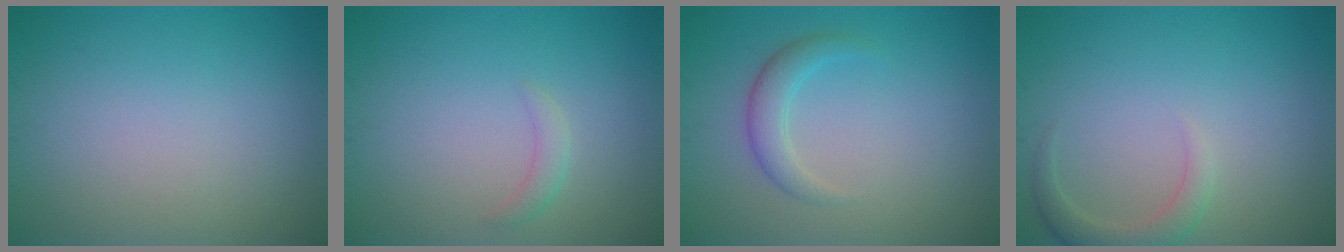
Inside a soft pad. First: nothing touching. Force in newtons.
{"total": 1.1, "press": 1.1, "slide": 0.0}
{"total": 2.2, "press": 2.2, "slide": 0.1}
{"total": 2.2, "press": 2.2, "slide": 0.3}